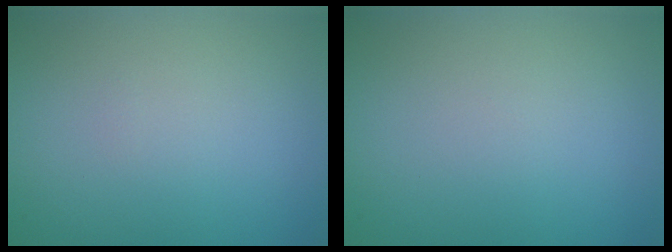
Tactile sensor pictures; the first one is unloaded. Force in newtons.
{"total": 0.0}